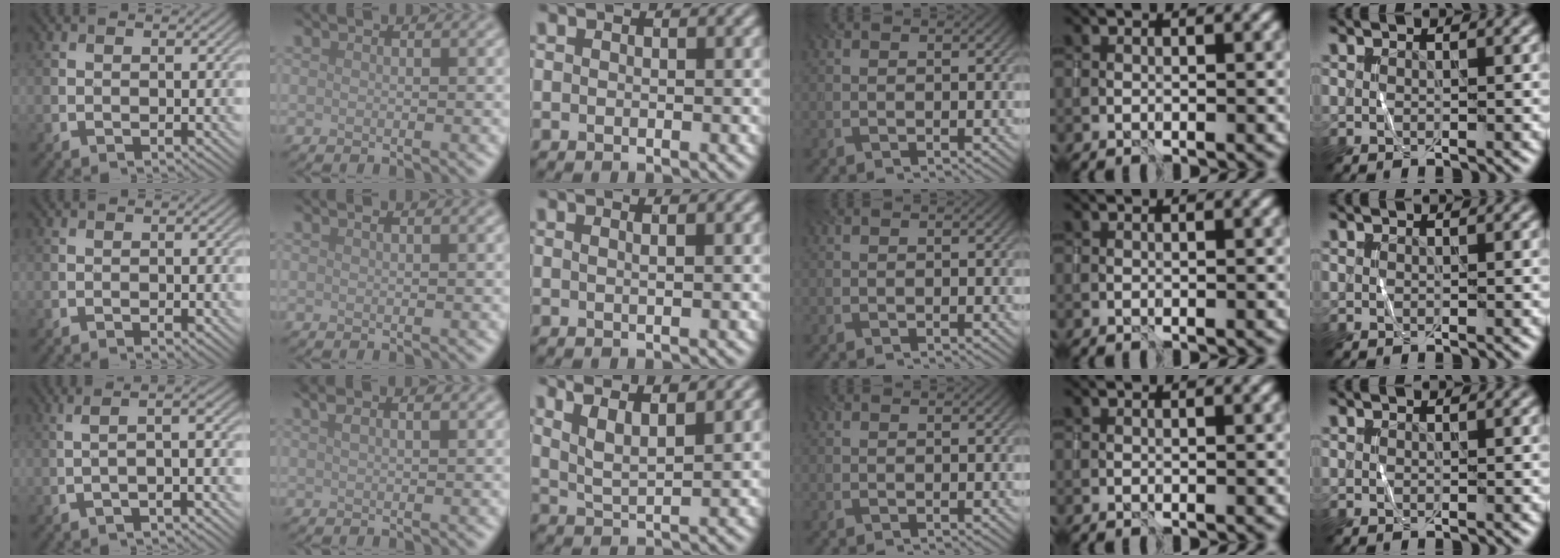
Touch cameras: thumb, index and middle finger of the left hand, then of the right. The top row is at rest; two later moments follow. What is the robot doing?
{"motion": "wrap", "object": "sponge"}